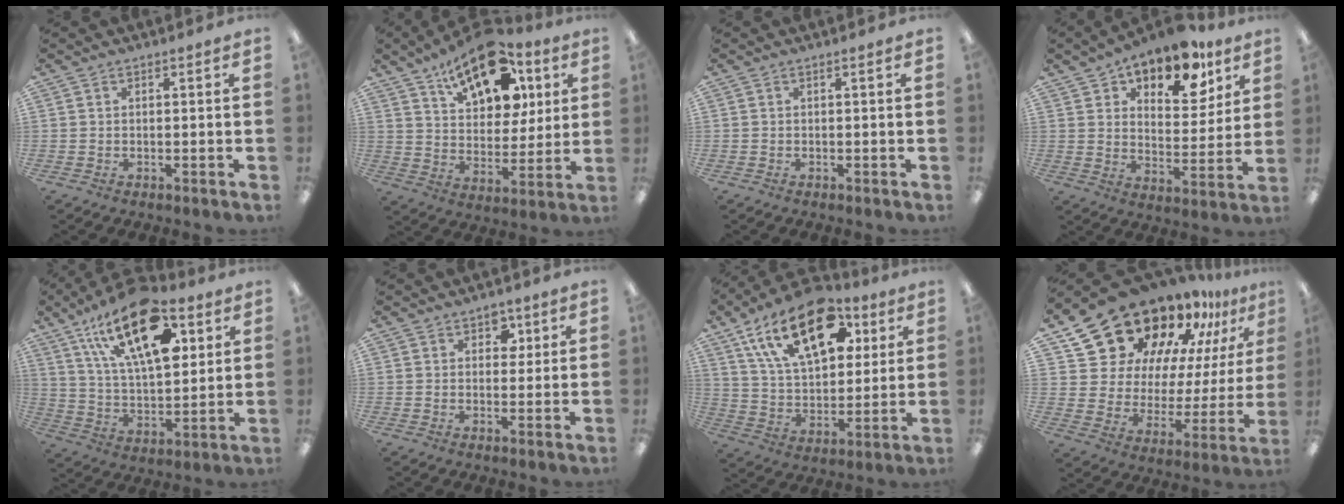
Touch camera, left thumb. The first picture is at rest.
{"total": 19.9, "force": [12.0, 10.6, 11.8], "torque": [-0.176, -0.055, 0.207]}
{"total": 0.0}
{"total": 15.5, "force": [12.0, 6.9, 7.0], "torque": [-0.109, -0.076, 0.208]}
{"total": 23.5, "force": [12.5, 11.1, 16.5], "torque": [-0.271, -0.053, 0.211]}
{"total": 3.8, "force": [1.9, 2.9, 1.5], "torque": [-0.005, -0.005, 0.027]}
{"total": 22.6, "force": [11.5, 12.7, 14.8], "torque": [-0.251, -0.040, 0.201]}
{"total": 21.7, "force": [18.7, 9.3, 5.7], "torque": [-0.113, -0.154, 0.344]}